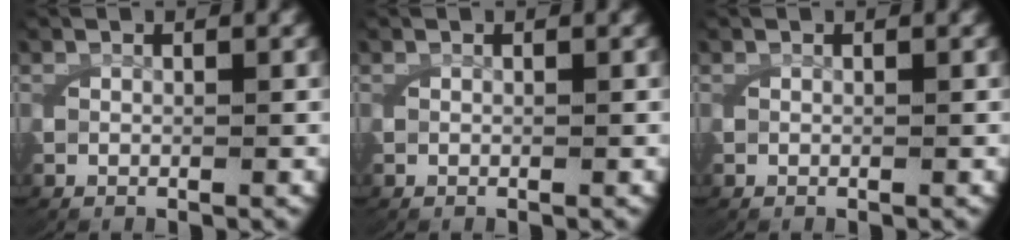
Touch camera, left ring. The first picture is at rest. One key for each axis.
{"total": 0.0}
{"total": 0.0}